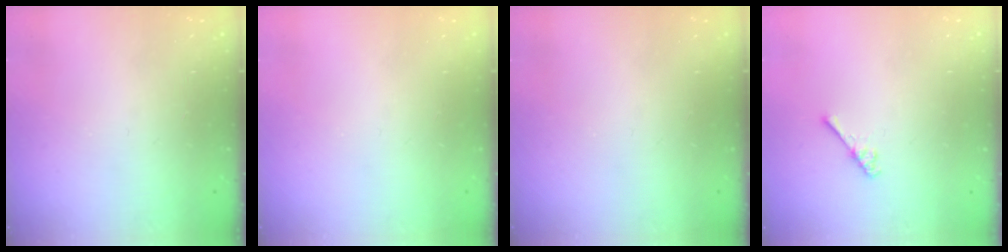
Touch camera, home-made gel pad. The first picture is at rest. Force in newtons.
{"total": 0.0}
{"total": 0.0}
{"total": 2.9, "press": 2.9, "slide": 0.4}